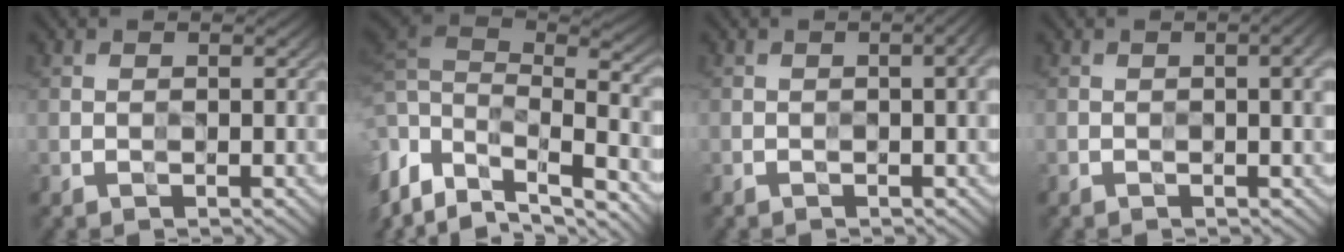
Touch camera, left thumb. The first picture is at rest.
{"total": 13.2, "force": [-1.1, 6.8, 11.3], "torque": [-0.284, -0.008, 0.018]}
{"total": 2.6, "force": [-0.1, 0.6, 2.5], "torque": [-0.031, 0.004, -0.004]}
{"total": 3.0, "force": [0.0, 0.7, 3.0], "torque": [-0.040, 0.003, -0.002]}